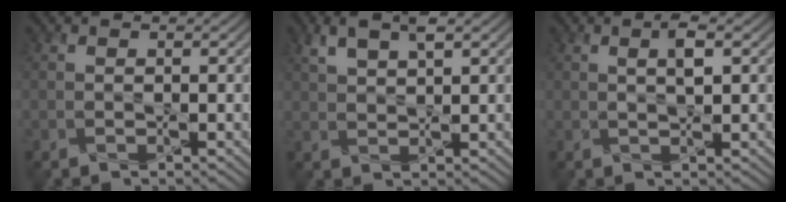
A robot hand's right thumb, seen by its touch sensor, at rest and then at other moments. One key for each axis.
{"total": 4.2, "fx": 2.3, "fy": 1.5, "fz": 3.2, "tx": -0.079, "ty": 0.006, "tz": 0.050}
{"total": 2.4, "fx": 0.8, "fy": 0.6, "fz": 2.2, "tx": -0.043, "ty": 0.003, "tz": 0.015}